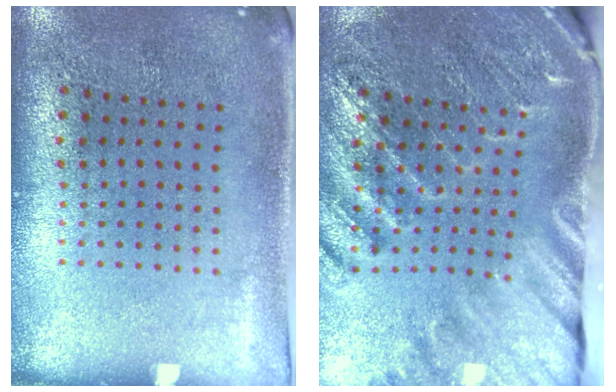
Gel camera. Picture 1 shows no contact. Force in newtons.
{"total": 2.9, "press": 2.9, "slide": 0.5}